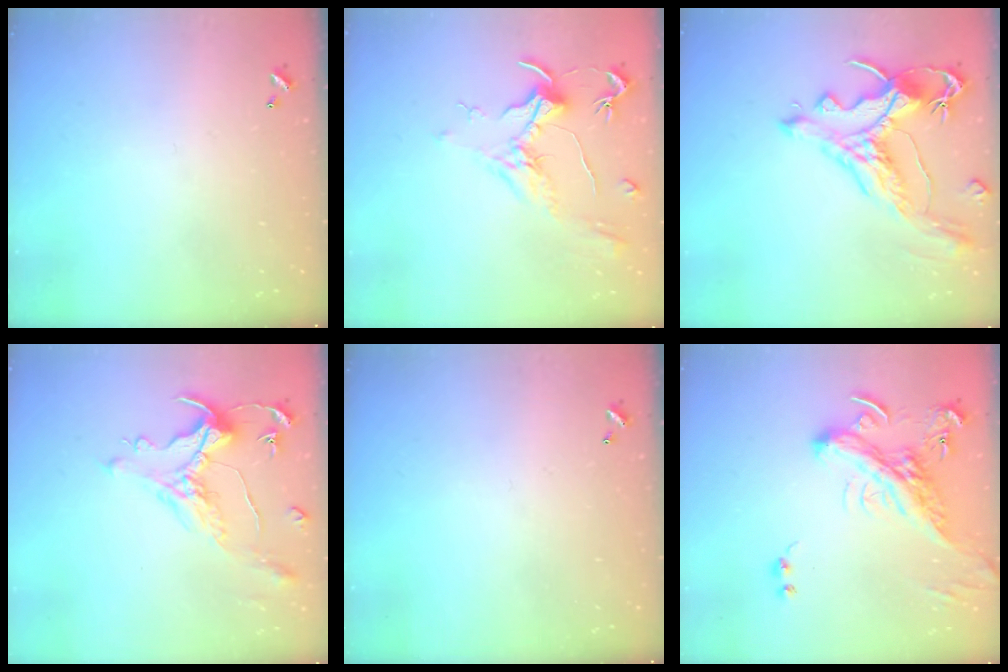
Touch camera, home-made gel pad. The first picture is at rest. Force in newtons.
{"total": 2.0, "press": 1.8, "slide": 0.8}
{"total": 3.8, "press": 3.4, "slide": 1.7}
{"total": 0.9, "press": 0.2, "slide": 0.9}
{"total": 0.0}
{"total": 4.8, "press": 4.4, "slide": 1.9}